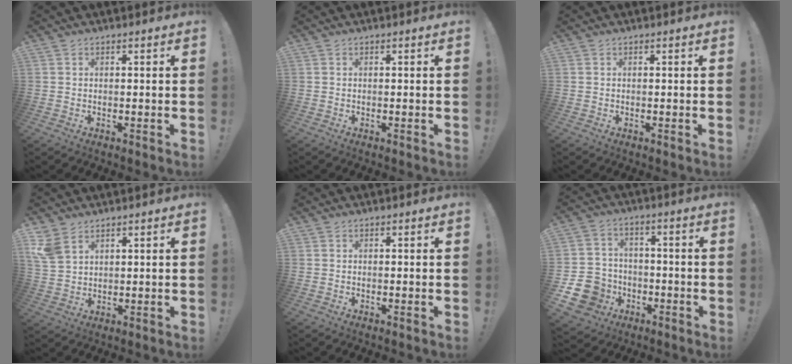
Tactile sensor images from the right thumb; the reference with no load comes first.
{"total": 0.0}
{"total": 0.0}
{"total": 6.3, "force": [3.9, 3.9, 3.2], "torque": [-0.066, -0.014, 0.078]}
{"total": 0.0}
{"total": 12.3, "force": [-4.7, 10.5, 4.3], "torque": [-0.087, 0.030, -0.080]}